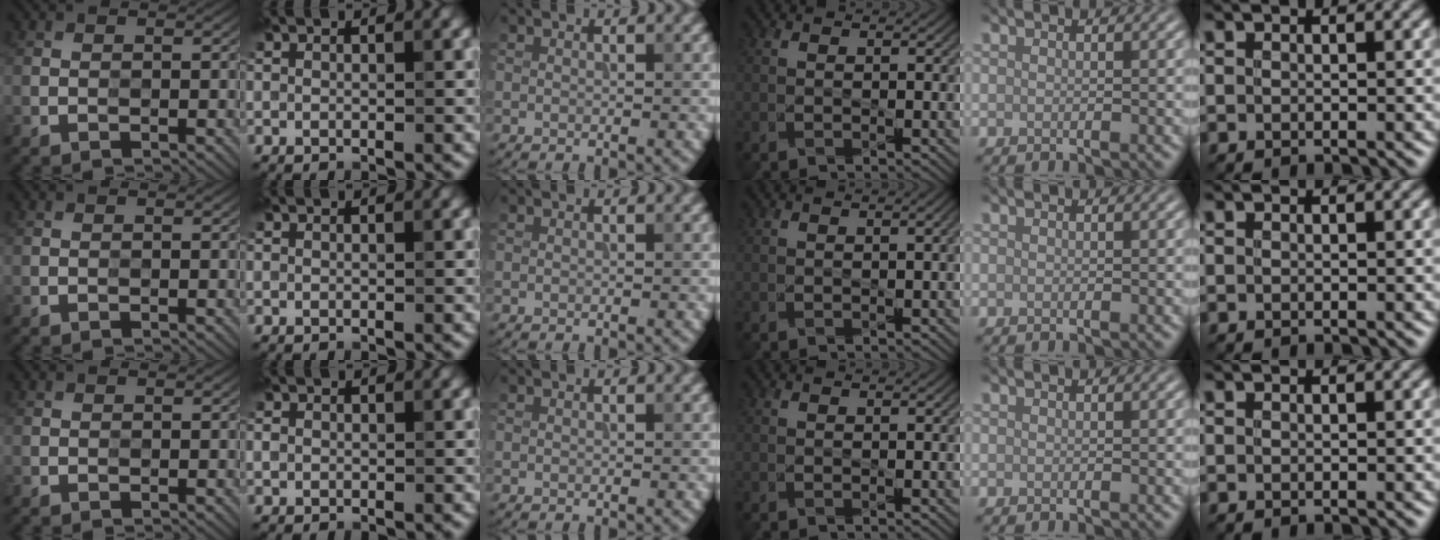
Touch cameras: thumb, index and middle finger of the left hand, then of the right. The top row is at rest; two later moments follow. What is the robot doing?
{"motion": "wipe", "object": "measuring cup"}